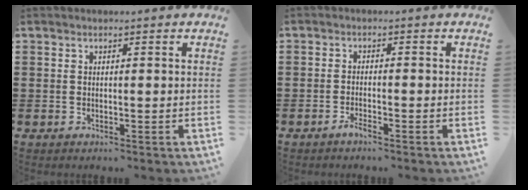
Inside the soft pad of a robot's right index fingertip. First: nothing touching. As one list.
[{"total": 1.6, "force": [-1.3, 0.2, 1.0], "torque": [-0.025, -0.007, -0.025]}]